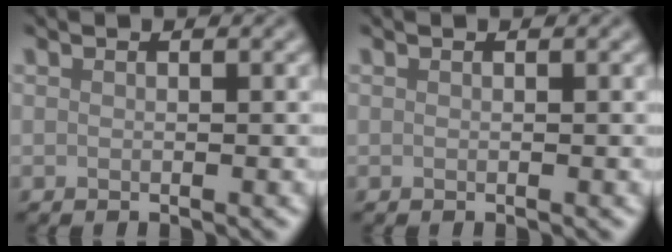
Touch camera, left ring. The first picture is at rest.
{"total": 0.0}